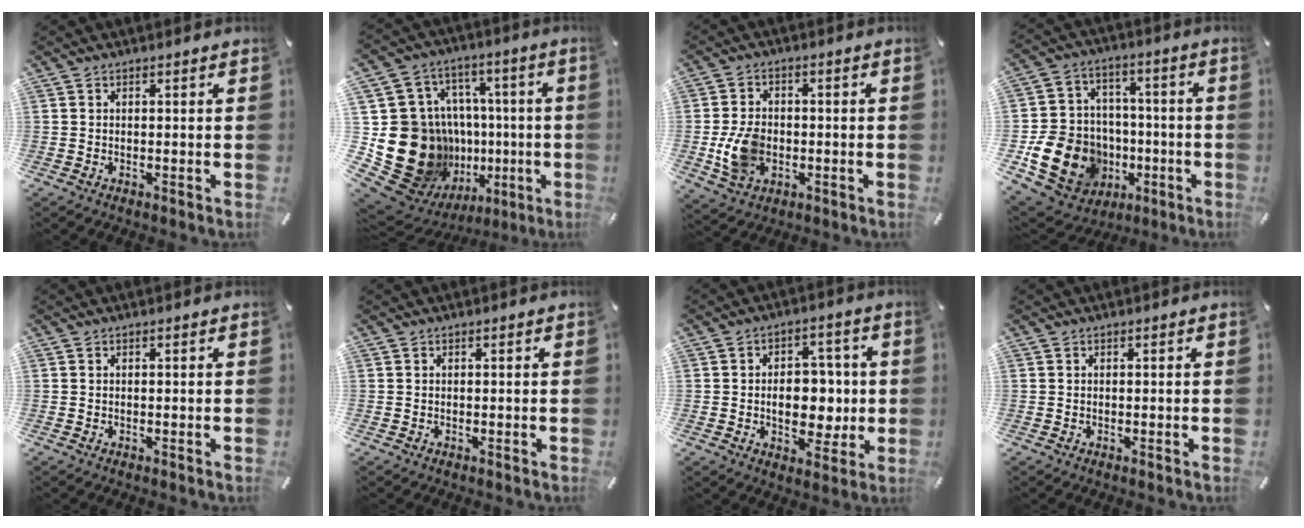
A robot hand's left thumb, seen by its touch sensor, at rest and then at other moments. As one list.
[{"total": 30.7, "force": [-5.3, 24.3, 18.0], "torque": [-0.302, -0.007, -0.013]}, {"total": 9.5, "force": [-1.8, 7.2, 6.0], "torque": [-0.122, 0.004, -0.032]}, {"total": 16.7, "force": [-4.7, 14.6, 6.6], "torque": [-0.116, 0.028, -0.064]}, {"total": 0.0}, {"total": 0.0}, {"total": 10.8, "force": [-0.6, 7.7, 7.6], "torque": [-0.081, 0.006, -0.010]}, {"total": 0.0}]